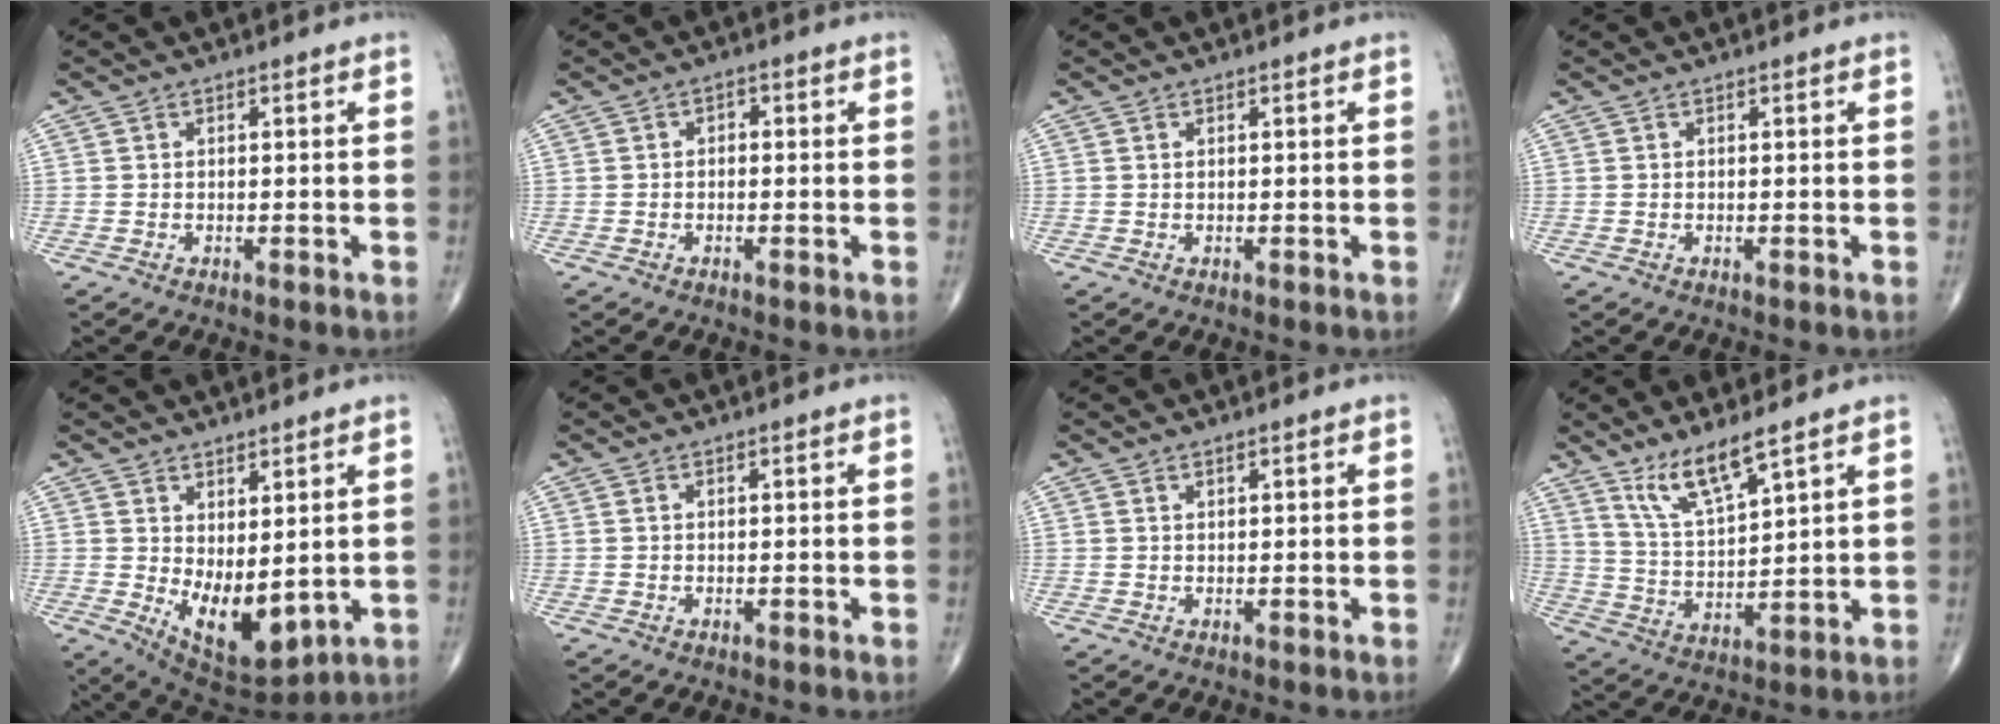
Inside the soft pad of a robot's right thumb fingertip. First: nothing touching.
{"total": 1.2, "force": [0.0, 0.8, 0.8], "torque": [-0.005, 0.005, -0.006]}
{"total": 0.0}
{"total": 0.0}
{"total": 10.8, "force": [0.3, 5.1, 9.5], "torque": [-0.135, -0.027, 0.031]}
{"total": 0.0}
{"total": 0.6, "force": [0.5, 0.0, 0.3], "torque": [-0.007, -0.004, 0.011]}
{"total": 9.1, "force": [6.5, 1.5, 6.2], "torque": [-0.121, -0.048, 0.137]}